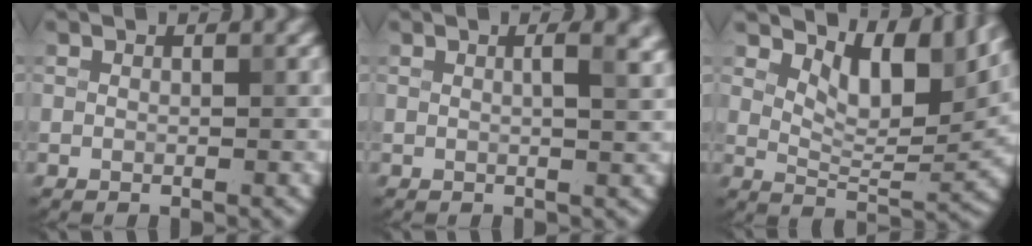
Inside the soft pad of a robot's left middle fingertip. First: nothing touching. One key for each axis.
{"total": 3.7, "fx": 1.0, "fy": 1.4, "fz": 3.2, "tx": -0.026, "ty": 0.012, "tz": 0.003}
{"total": 6.6, "fx": 4.0, "fy": 2.9, "fz": 4.4, "tx": -0.070, "ty": -0.009, "tz": 0.064}